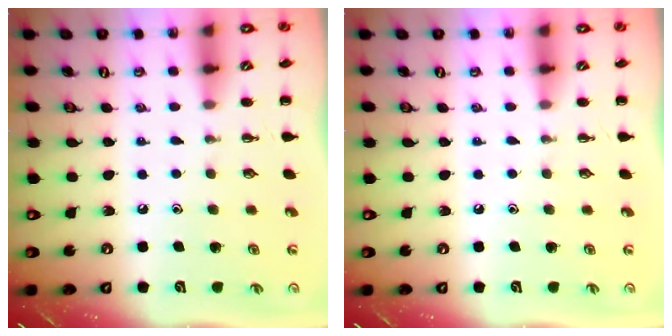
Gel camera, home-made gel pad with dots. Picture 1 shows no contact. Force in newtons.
{"total": 0.0}